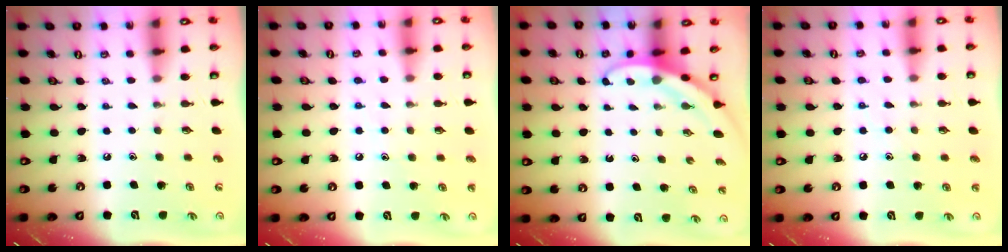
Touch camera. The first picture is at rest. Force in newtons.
{"total": 6.9, "press": 6.9, "slide": 0.7}
{"total": 3.0, "press": 3.0, "slide": 0.1}
{"total": 7.3, "press": 7.3, "slide": 0.7}